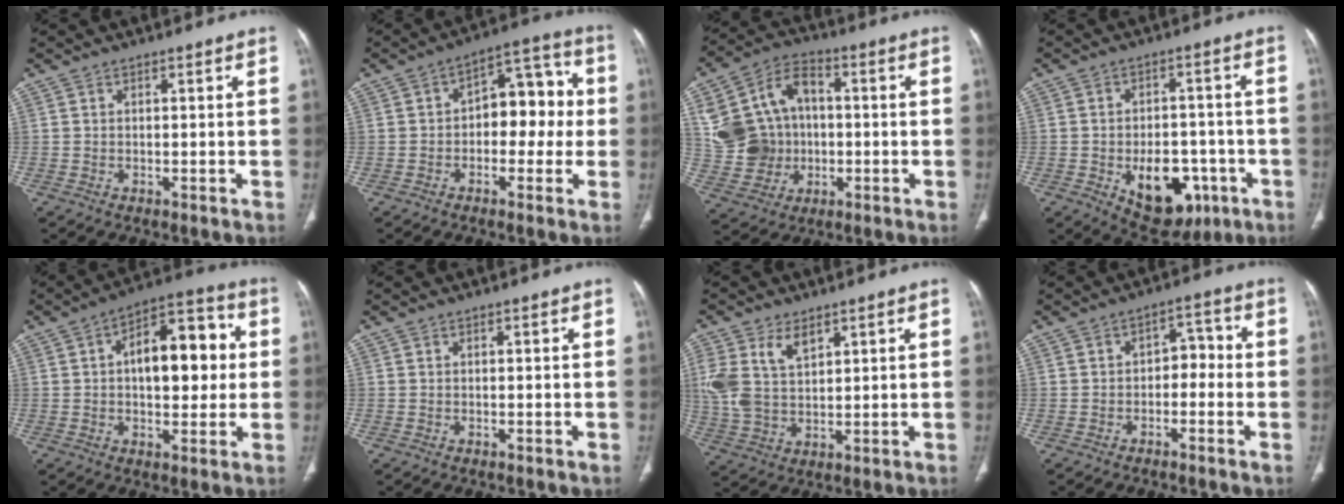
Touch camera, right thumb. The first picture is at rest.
{"total": 11.5, "force": [-0.2, 7.2, 9.0], "torque": [-0.076, 0.041, -0.014]}
{"total": 16.3, "force": [0.9, 13.6, 9.1], "torque": [-0.153, 0.024, 0.025]}
{"total": 14.2, "force": [-5.1, 8.8, 9.9], "torque": [-0.102, 0.024, -0.057]}
{"total": 15.5, "force": [2.0, 8.2, 13.0], "torque": [-0.154, 0.027, 0.025]}
{"total": 0.0}
{"total": 11.0, "force": [4.9, 6.6, 7.3], "torque": [-0.156, -0.008, 0.107]}
{"total": 4.8, "force": [-1.0, 3.3, 3.3], "torque": [-0.027, 0.030, -0.024]}